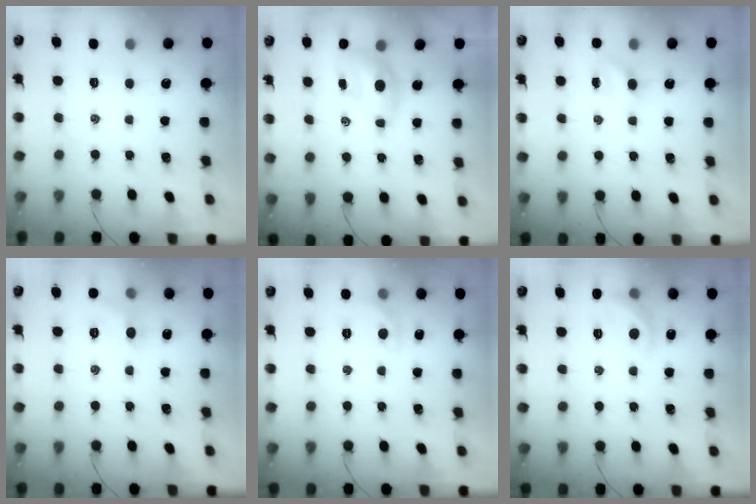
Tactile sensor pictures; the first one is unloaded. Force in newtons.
{"total": 5.7, "press": 5.6, "slide": 0.9}
{"total": 2.8, "press": 2.7, "slide": 0.9}
{"total": 6.8, "press": 6.6, "slide": 1.5}
{"total": 5.2, "press": 5.0, "slide": 1.5}
{"total": 9.0, "press": 9.0, "slide": 0.8}